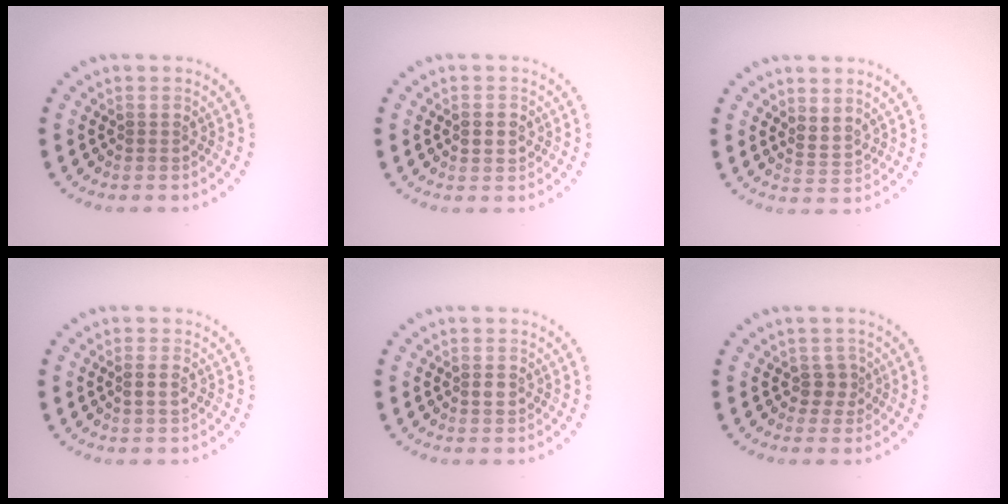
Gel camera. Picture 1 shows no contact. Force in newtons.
{"total": 1.5, "press": 1.5, "slide": 0.1}
{"total": 1.7, "press": 1.3, "slide": 1.1}
{"total": 1.4, "press": 1.2, "slide": 0.6}
{"total": 1.2, "press": 1.2, "slide": 0.2}
{"total": 1.6, "press": 1.3, "slide": 0.9}